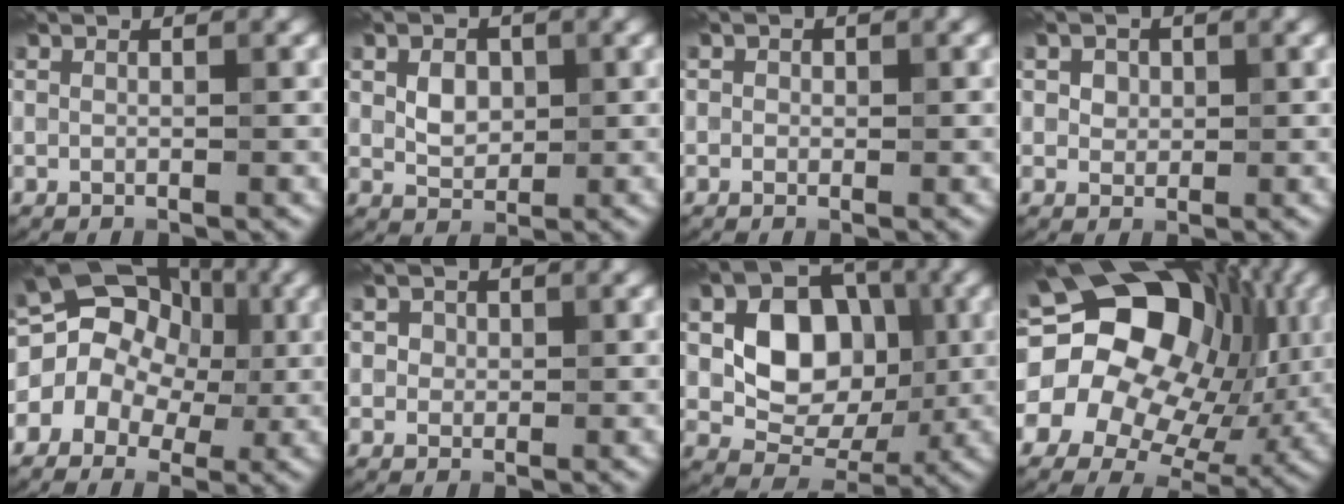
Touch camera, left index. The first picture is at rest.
{"total": 2.5, "force": [0.1, 1.9, 1.6], "torque": [-0.031, -0.004, 0.001]}
{"total": 0.7, "force": [-0.1, 0.7, 0.0], "torque": [0.006, -0.005, -0.004]}
{"total": 1.8, "force": [0.4, 1.6, 0.9], "torque": [-0.014, 0.005, 0.004]}
{"total": 10.9, "force": [-0.1, 9.4, 5.4], "torque": [-0.078, 0.052, -0.046]}
{"total": 1.4, "force": [0.0, 1.3, 0.4], "torque": [0.000, 0.002, -0.001]}
{"total": 8.4, "force": [0.4, 6.4, 5.4], "torque": [-0.086, -0.007, 0.001]}
{"total": 20.3, "force": [3.5, 15.8, 12.2], "torque": [-0.222, 0.025, 0.050]}